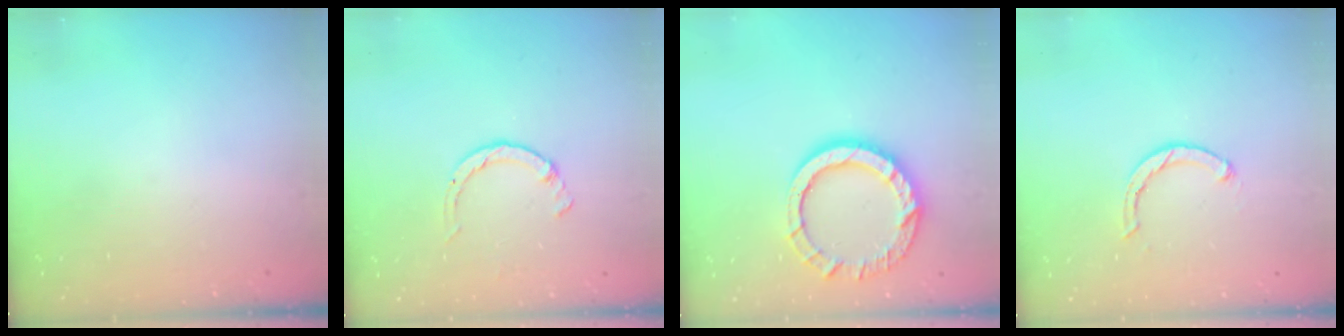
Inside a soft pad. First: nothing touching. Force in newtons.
{"total": 2.6, "press": 2.6, "slide": 0.4}
{"total": 12.9, "press": 12.8, "slide": 1.4}
{"total": 3.1, "press": 3.0, "slide": 0.6}